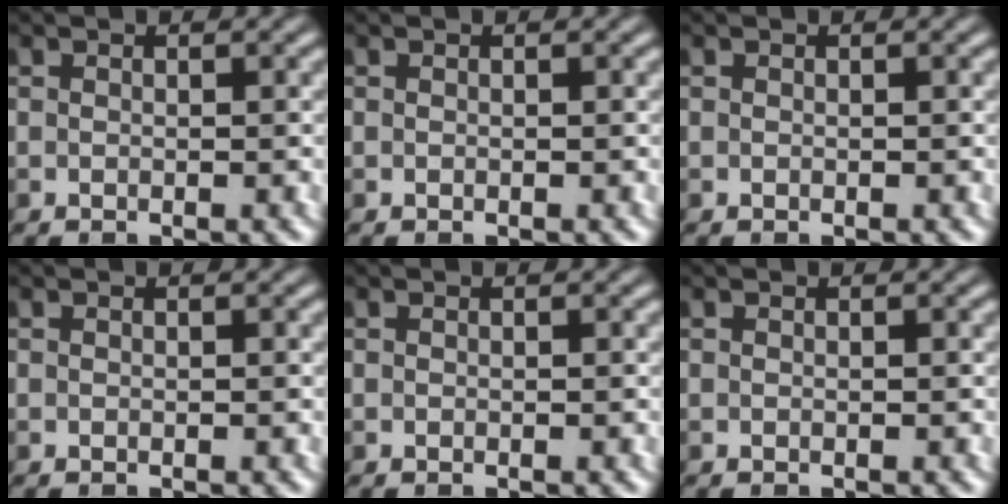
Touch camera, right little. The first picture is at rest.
{"total": 0.0}
{"total": 0.0}
{"total": 0.0}
{"total": 0.0}
{"total": 0.0}